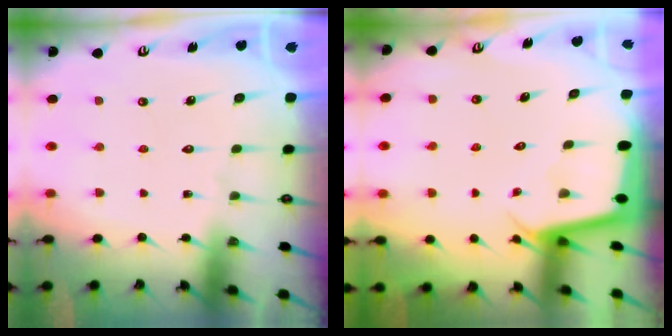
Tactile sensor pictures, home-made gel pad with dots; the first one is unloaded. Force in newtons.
{"total": 2.5, "press": 2.5, "slide": 0.1}